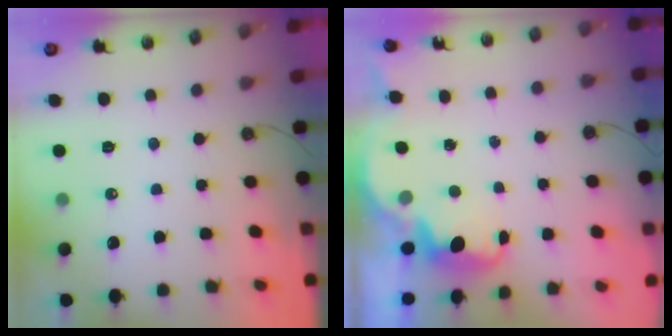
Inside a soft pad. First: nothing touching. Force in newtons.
{"total": 3.0, "press": 2.9, "slide": 0.7}